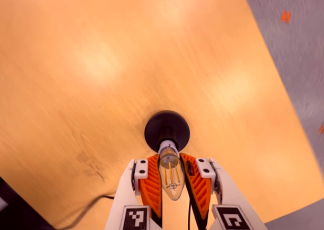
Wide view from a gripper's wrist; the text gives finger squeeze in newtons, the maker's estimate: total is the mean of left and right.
{"total": 21.7, "left": 21.3, "right": 22.0}